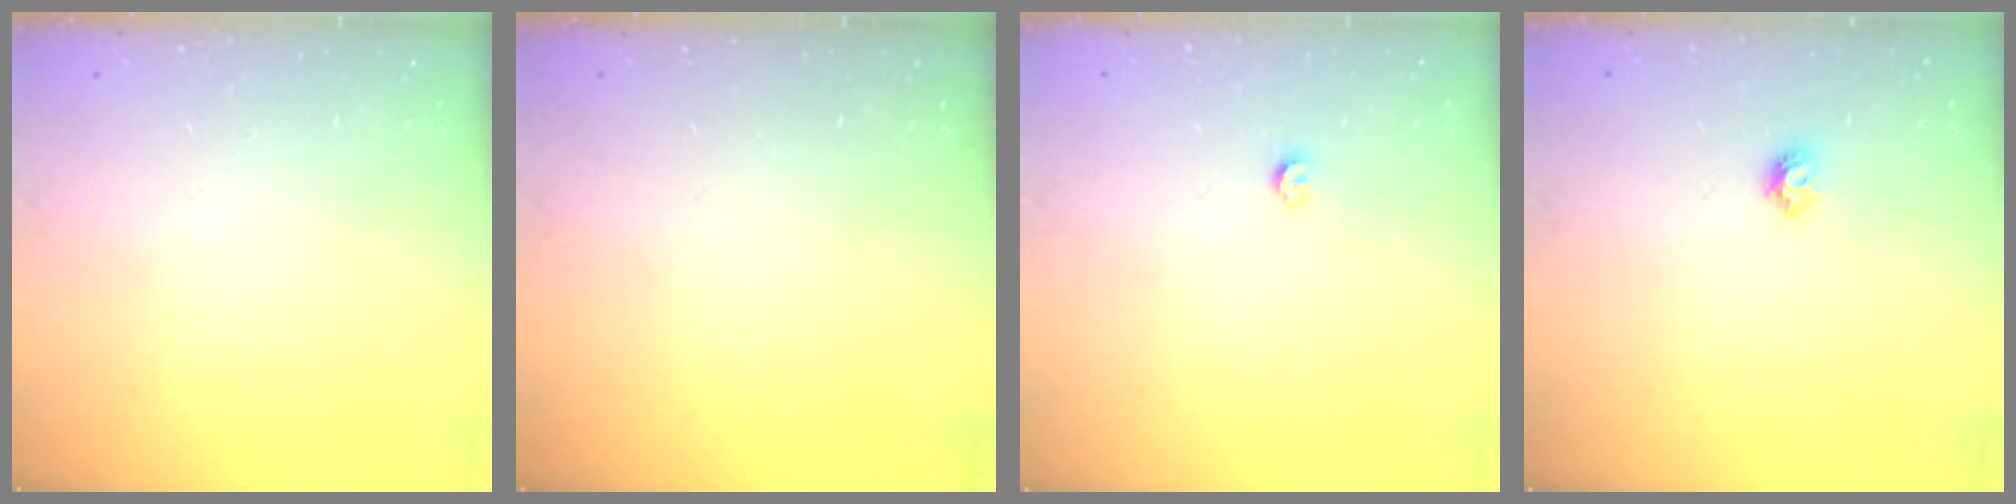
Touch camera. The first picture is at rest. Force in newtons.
{"total": 0.0}
{"total": 3.0, "press": 3.0, "slide": 0.5}
{"total": 4.9, "press": 4.8, "slide": 0.9}